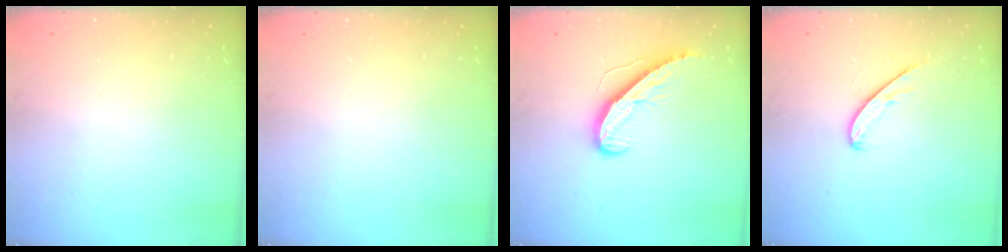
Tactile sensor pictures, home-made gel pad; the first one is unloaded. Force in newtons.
{"total": 0.0}
{"total": 8.5, "press": 8.5, "slide": 0.1}
{"total": 5.3, "press": 5.3, "slide": 0.5}